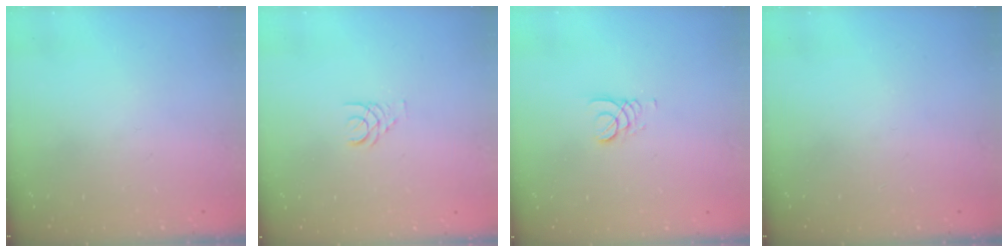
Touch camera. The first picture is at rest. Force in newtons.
{"total": 1.4, "press": 1.4, "slide": 0.2}
{"total": 2.2, "press": 2.2, "slide": 0.3}
{"total": 0.0}